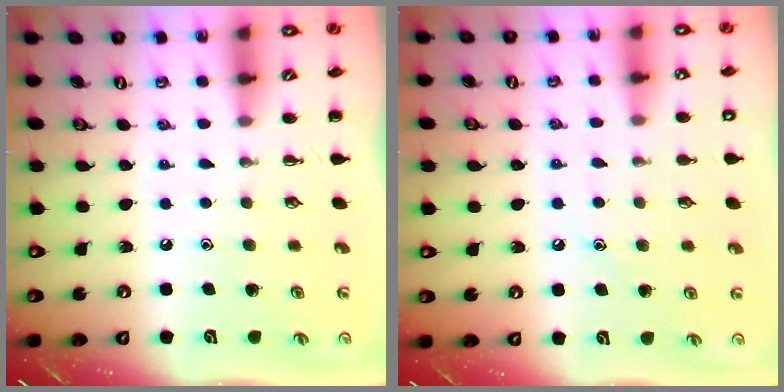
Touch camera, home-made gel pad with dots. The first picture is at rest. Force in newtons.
{"total": 7.8, "press": 7.6, "slide": 1.9}